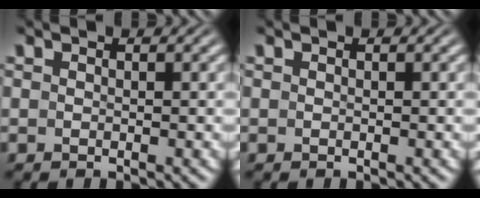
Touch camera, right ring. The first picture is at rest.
{"total": 0.0}